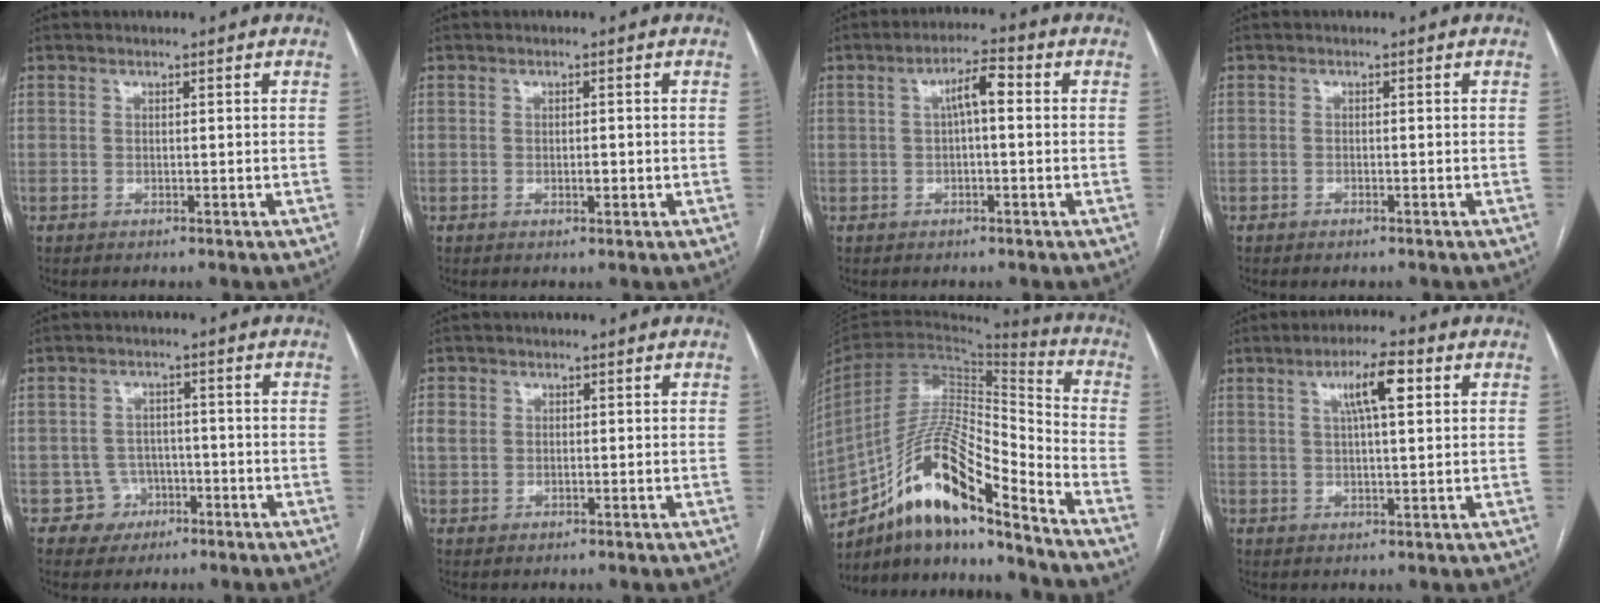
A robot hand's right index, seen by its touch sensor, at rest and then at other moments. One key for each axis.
{"total": 1.4, "fx": -0.3, "fy": 0.6, "fz": 1.2, "tx": -0.020, "ty": 0.000, "tz": -0.003}
{"total": 4.5, "fx": 0.6, "fy": 1.1, "fz": 4.4, "tx": -0.074, "ty": 0.018, "tz": 0.007}
{"total": 0.8, "fx": -0.6, "fy": 0.2, "fz": 0.5, "tx": -0.011, "ty": -0.002, "tz": -0.006}
{"total": 4.2, "fx": -1.7, "fy": 3.8, "fz": -0.3, "tx": 0.017, "ty": 0.018, "tz": -0.022}
{"total": 2.5, "fx": 0.5, "fy": 2.2, "fz": 1.1, "tx": -0.025, "ty": 0.014, "tz": 0.014}
{"total": 18.5, "fx": -13.1, "fy": 2.7, "fz": 12.8, "tx": -0.251, "ty": 0.013, "tz": -0.234}
{"total": 6.7, "fx": 2.5, "fy": 1.1, "fz": 6.1, "tx": -0.108, "ty": 0.013, "tz": 0.041}